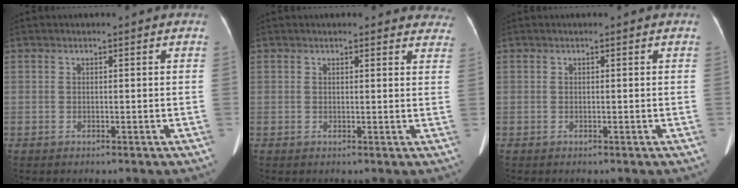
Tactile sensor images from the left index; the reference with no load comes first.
{"total": 8.2, "force": [7.6, 2.7, 1.5], "torque": [0.021, -0.003, 0.055]}
{"total": 0.0}